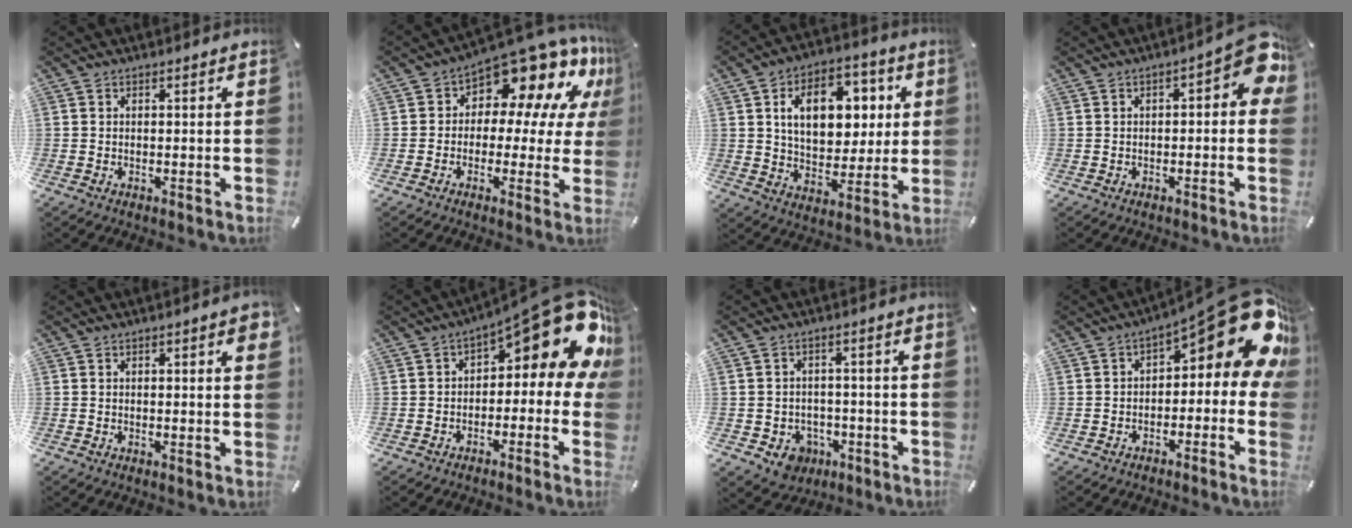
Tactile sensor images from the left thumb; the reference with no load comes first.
{"total": 12.9, "force": [8.4, 6.9, 6.9], "torque": [-0.104, -0.079, 0.145]}
{"total": 15.3, "force": [4.5, 10.7, 9.9], "torque": [-0.146, 0.002, 0.081]}
{"total": 7.6, "force": [0.7, 3.4, 6.7], "torque": [-0.080, -0.014, 0.009]}
{"total": 2.2, "force": [0.6, 0.6, 2.0], "torque": [-0.031, -0.001, 0.008]}
{"total": 15.1, "force": [7.1, 6.0, 11.9], "torque": [-0.154, -0.058, 0.115]}
{"total": 5.5, "force": [-2.0, 4.8, 1.6], "torque": [-0.029, 0.011, -0.034]}
{"total": 15.3, "force": [6.2, 6.5, 12.4], "torque": [-0.156, -0.051, 0.103]}